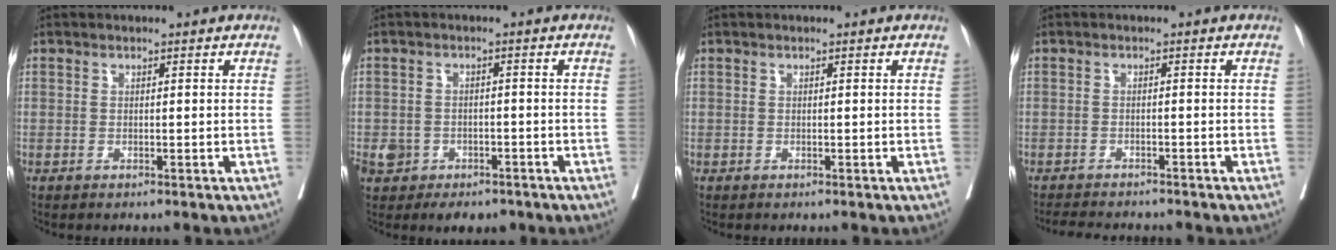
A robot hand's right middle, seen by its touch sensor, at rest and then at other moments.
{"total": 6.8, "force": [-3.6, 5.3, 2.3], "torque": [-0.035, 0.012, -0.044]}
{"total": 0.0}
{"total": 6.6, "force": [-6.1, 1.1, 2.1], "torque": [-0.026, -0.006, -0.087]}